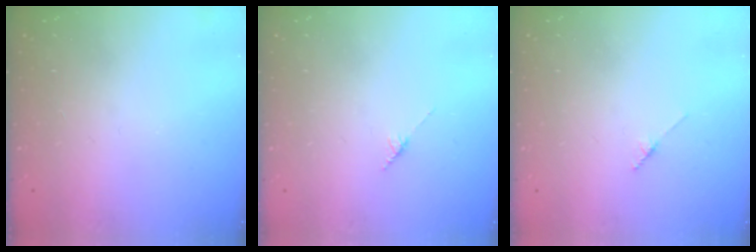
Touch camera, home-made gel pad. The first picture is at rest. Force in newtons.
{"total": 2.8, "press": 2.8, "slide": 0.4}
{"total": 1.7, "press": 1.6, "slide": 0.2}